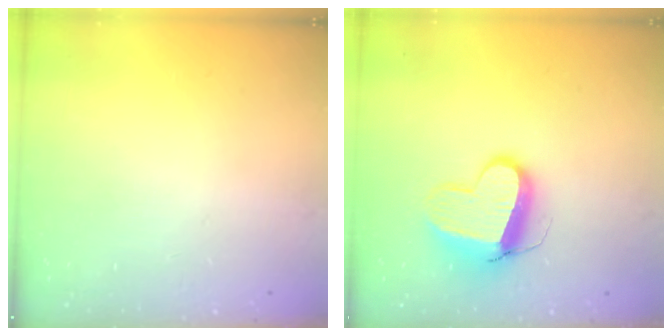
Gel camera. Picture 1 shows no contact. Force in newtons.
{"total": 10.7, "press": 10.6, "slide": 1.3}